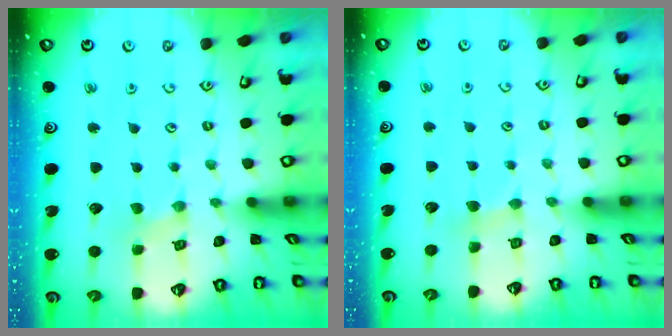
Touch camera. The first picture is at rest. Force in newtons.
{"total": 2.5, "press": 2.4, "slide": 0.4}